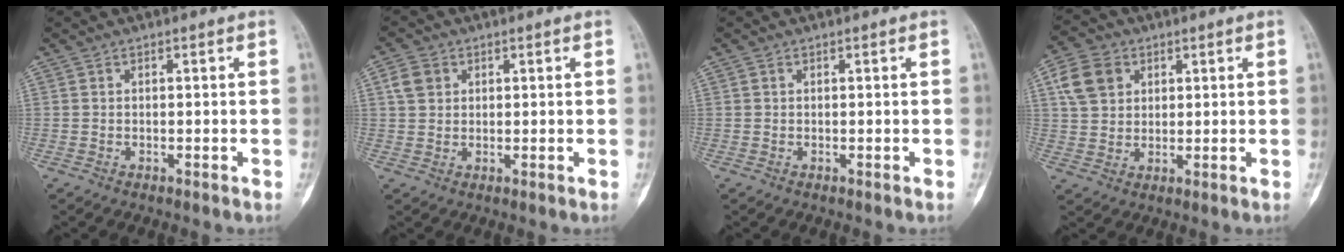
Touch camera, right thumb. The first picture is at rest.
{"total": 3.9, "force": [1.3, 3.2, 1.8], "torque": [-0.024, 0.002, 0.027]}
{"total": 0.0}
{"total": 8.0, "force": [2.9, 6.3, 3.9], "torque": [-0.059, 0.002, 0.053]}